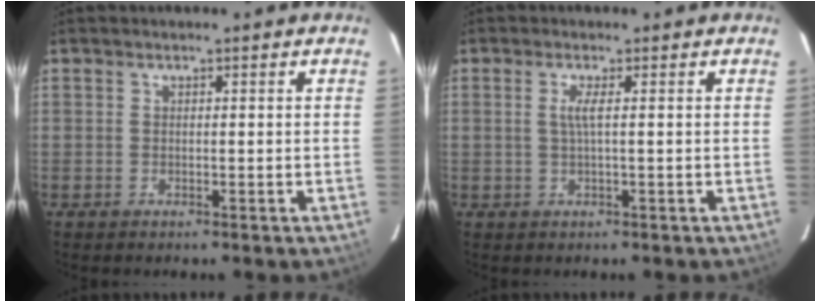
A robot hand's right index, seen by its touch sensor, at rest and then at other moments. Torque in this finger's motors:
{"motor_torque": [-0.09, 0.12, 0.13, 0.05]}